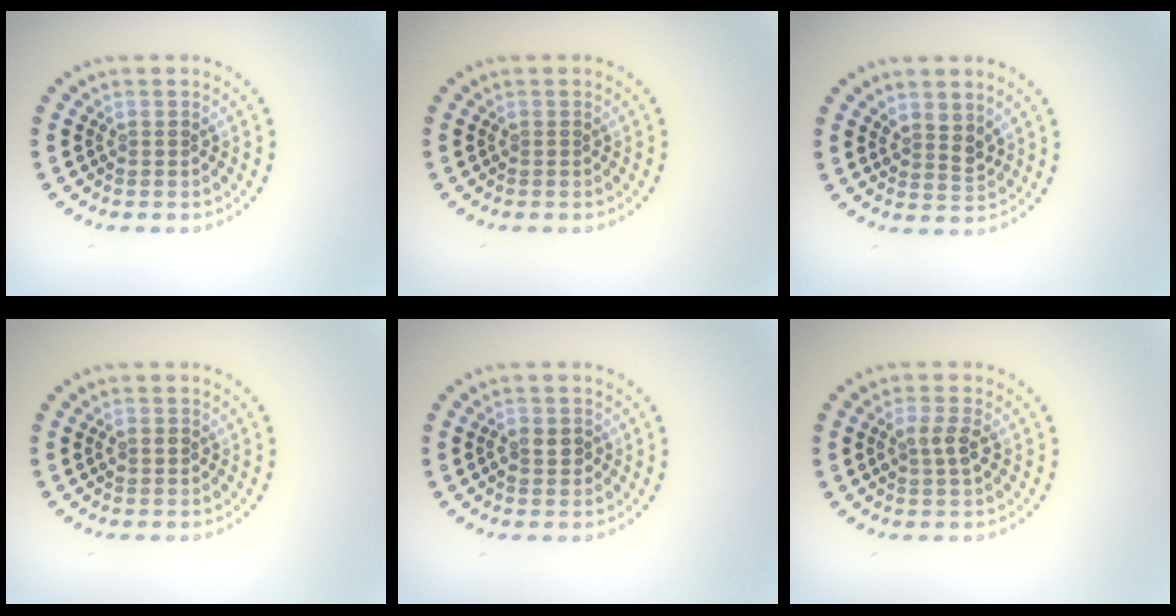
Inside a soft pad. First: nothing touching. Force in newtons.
{"total": 0.0}
{"total": 1.9, "press": 1.6, "slide": 1.0}
{"total": 1.2, "press": 1.2, "slide": 0.2}
{"total": 1.8, "press": 1.8, "slide": 0.4}
{"total": 2.0, "press": 2.0, "slide": 0.5}